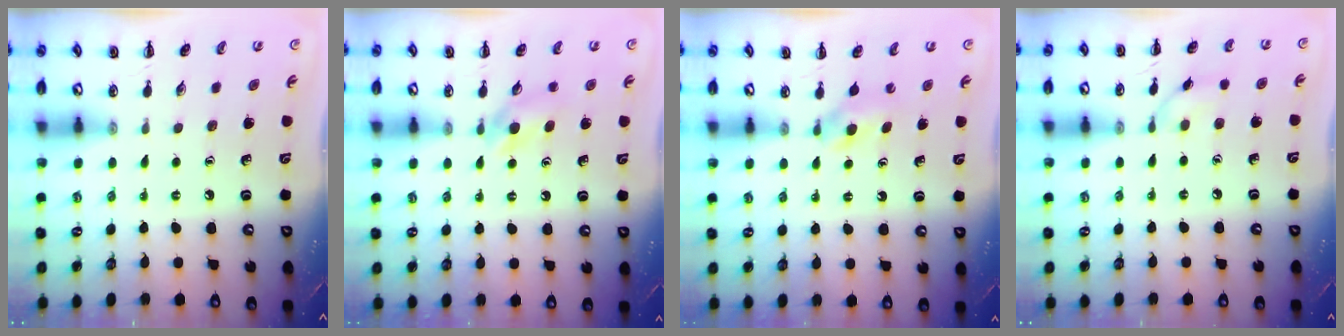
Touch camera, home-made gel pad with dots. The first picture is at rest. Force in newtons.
{"total": 5.0, "press": 4.6, "slide": 1.7}
{"total": 3.6, "press": 3.4, "slide": 1.4}
{"total": 5.8, "press": 5.8, "slide": 0.6}